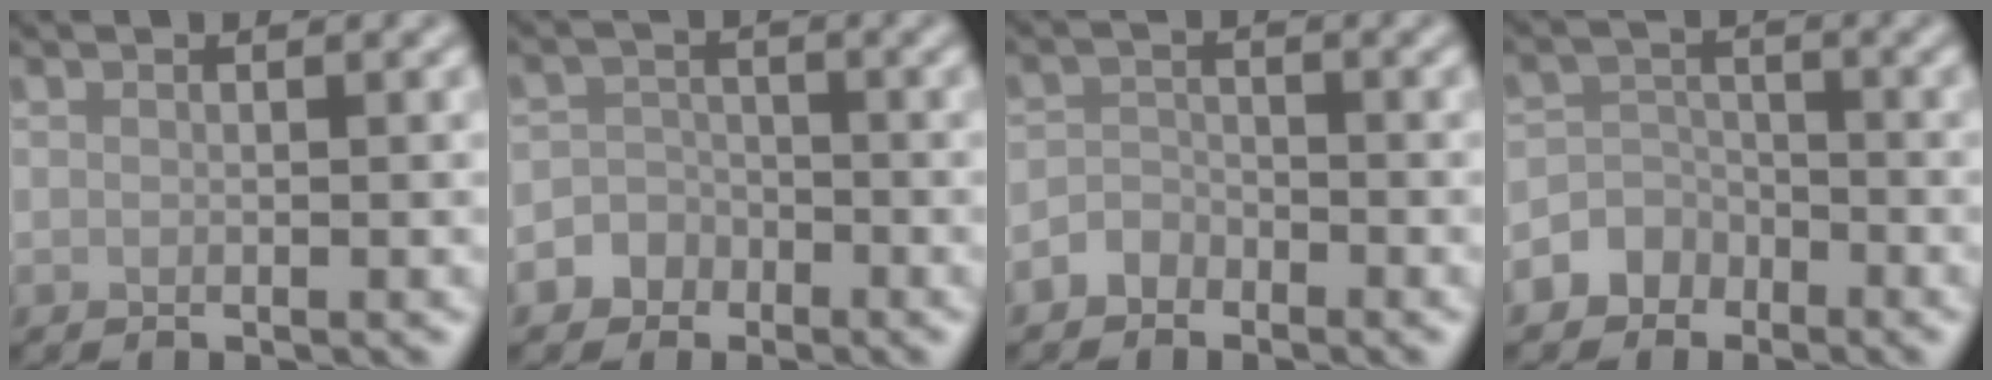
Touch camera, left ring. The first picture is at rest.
{"total": 3.5, "force": [-2.0, 2.8, 0.2], "torque": [0.035, 0.001, -0.047]}
{"total": 1.7, "force": [-1.3, 1.1, 0.2], "torque": [0.001, 0.010, -0.027]}
{"total": 3.8, "force": [-2.4, 2.9, 0.4], "torque": [0.023, 0.005, -0.059]}